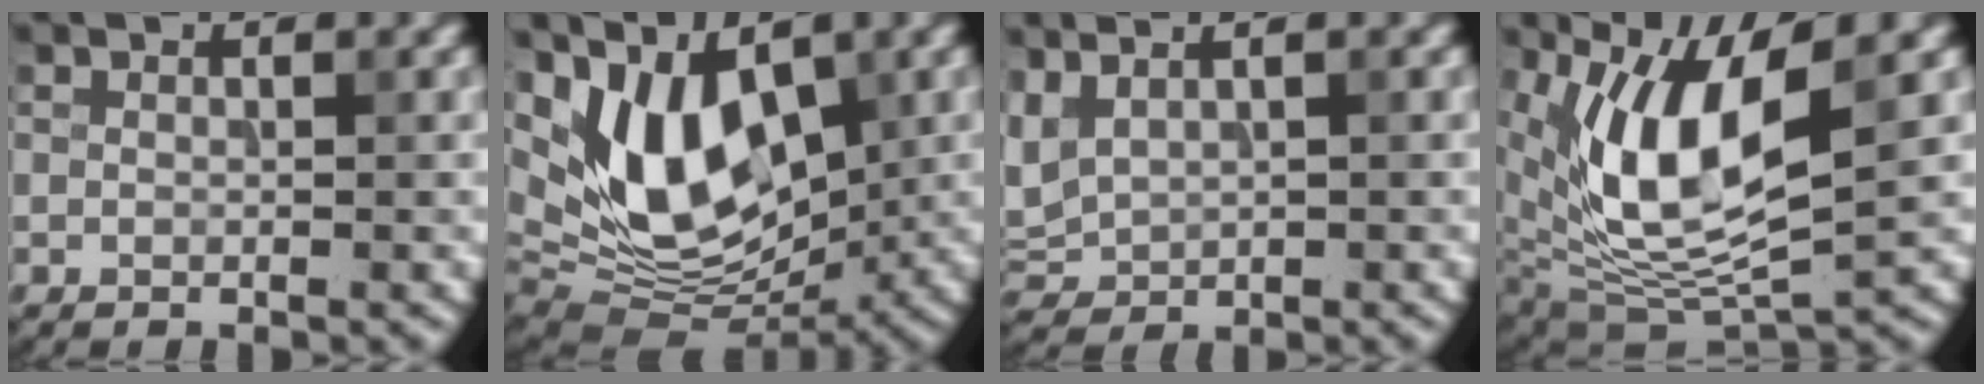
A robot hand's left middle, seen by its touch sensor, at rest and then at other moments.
{"total": 9.4, "force": [2.6, 5.3, 7.3], "torque": [-0.127, -0.015, 0.044]}
{"total": 2.4, "force": [1.1, 1.4, 1.6], "torque": [-0.048, 0.009, 0.030]}
{"total": 9.6, "force": [2.7, 3.9, 8.3], "torque": [-0.166, -0.015, 0.052]}